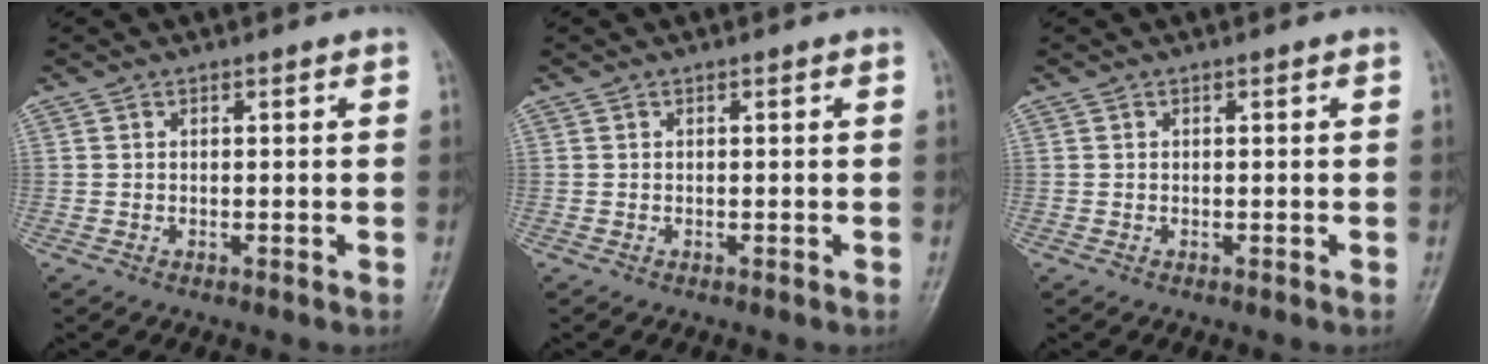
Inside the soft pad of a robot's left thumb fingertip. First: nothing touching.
{"total": 0.0}
{"total": 0.0}